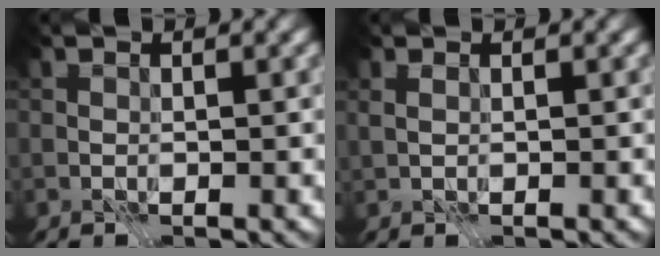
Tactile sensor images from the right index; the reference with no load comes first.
{"total": 0.7, "force": [0.4, 0.2, 0.5], "torque": [-0.012, 0.003, 0.010]}